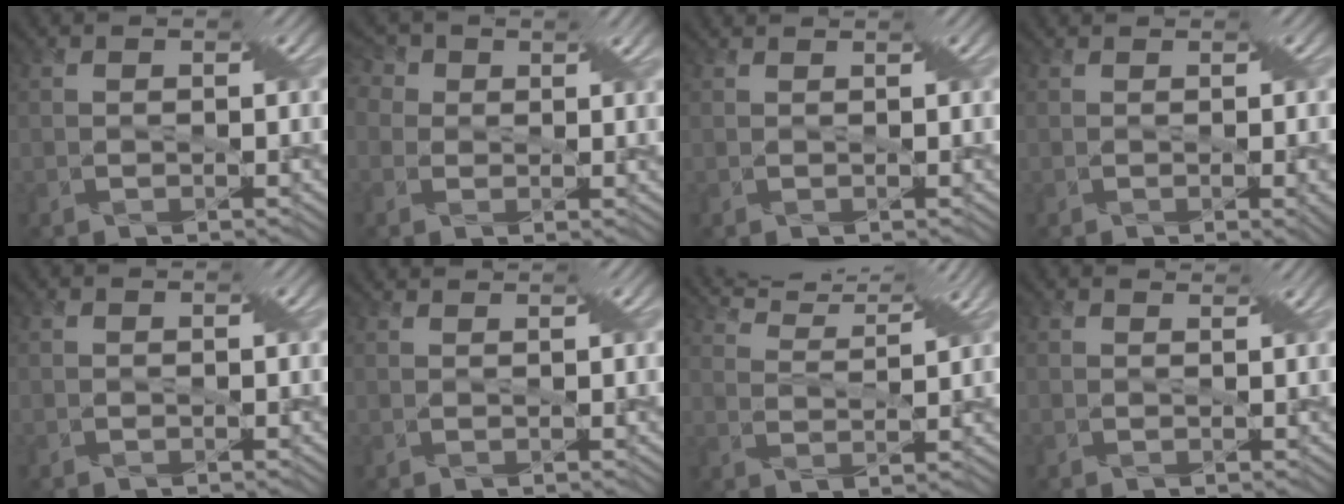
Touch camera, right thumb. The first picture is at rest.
{"total": 5.4, "force": [2.4, 4.0, 2.7], "torque": [-0.078, 0.022, 0.009]}
{"total": 0.9, "force": [0.9, -0.2, 0.3], "torque": [-0.009, 0.002, 0.012]}
{"total": 2.9, "force": [0.2, 1.3, 2.6], "torque": [-0.033, -0.007, 0.001]}
{"total": 0.0}
{"total": 1.5, "force": [1.5, -0.3, 0.4], "torque": [-0.016, 0.003, 0.018]}
{"total": 8.0, "force": [7.5, 0.0, 2.8], "torque": [-0.084, 0.004, 0.131]}
{"total": 1.0, "force": [1.0, 0.0, 0.4], "torque": [-0.010, 0.002, 0.012]}